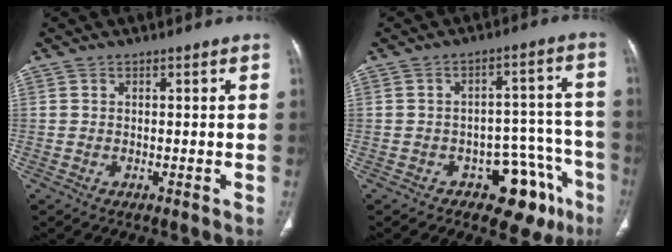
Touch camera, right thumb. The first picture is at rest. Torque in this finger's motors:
{"motor_torque": [2.52, 2.49, 0.72, -0.52, 0.00]}